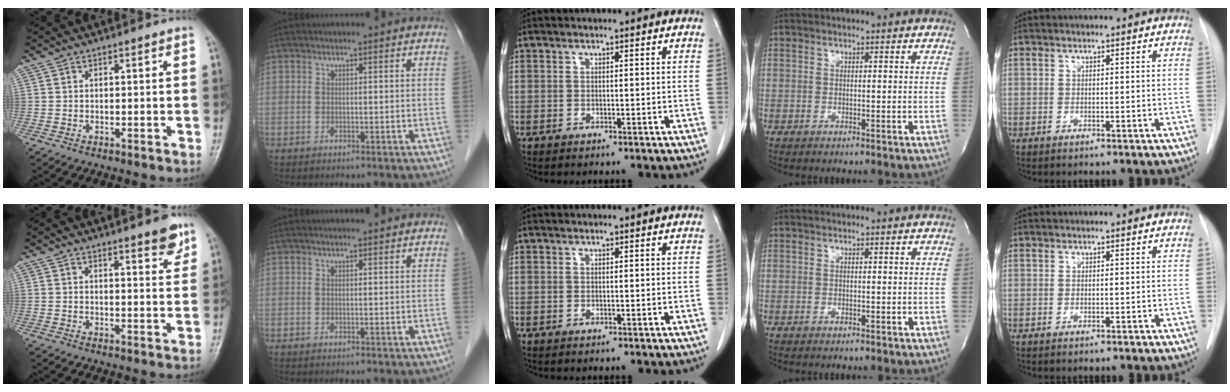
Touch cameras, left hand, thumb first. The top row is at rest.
{"thumb": {"total": 4.6, "force": [3.2, 1.1, 3.1], "torque": [-0.029, -0.021, 0.040]}, "index": {"total": 1.5, "force": [1.4, 0.0, 0.5], "torque": [-0.008, 0.007, 0.021]}}